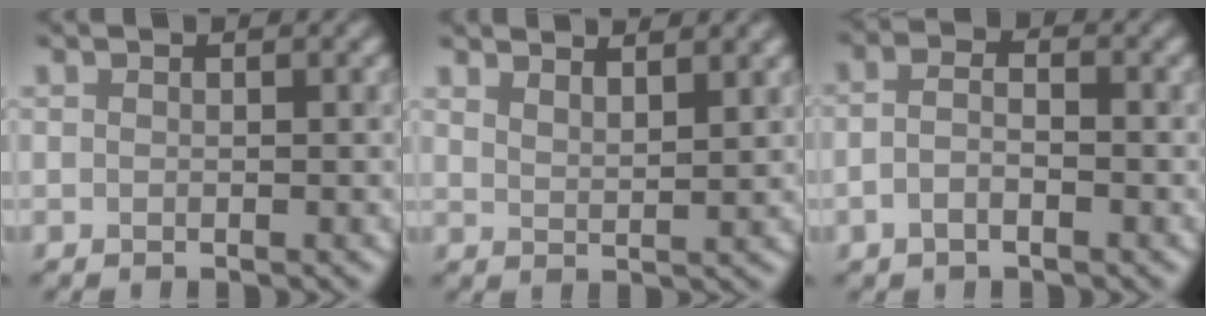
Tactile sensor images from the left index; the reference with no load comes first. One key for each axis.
{"total": 3.1, "fx": 2.7, "fy": 0.7, "fz": 1.3, "tx": -0.007, "ty": 0.005, "tz": 0.041}
{"total": 2.3, "fx": -0.8, "fy": 1.1, "fz": 1.9, "tx": -0.041, "ty": 0.000, "tz": -0.022}